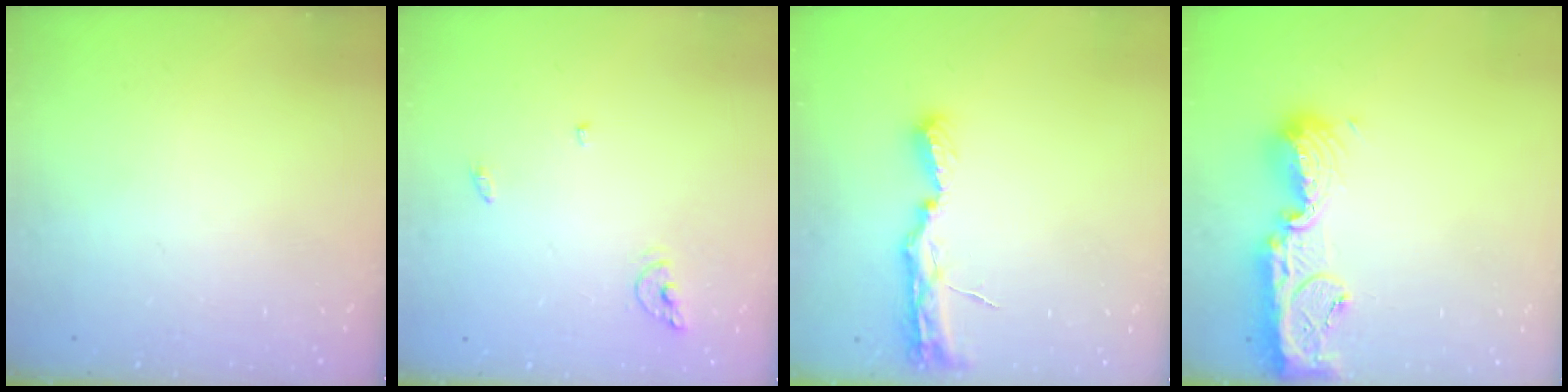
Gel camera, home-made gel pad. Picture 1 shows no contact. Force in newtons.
{"total": 6.1, "press": 6.1, "slide": 0.6}
{"total": 7.7, "press": 7.7, "slide": 0.8}
{"total": 14.6, "press": 14.5, "slide": 1.4}